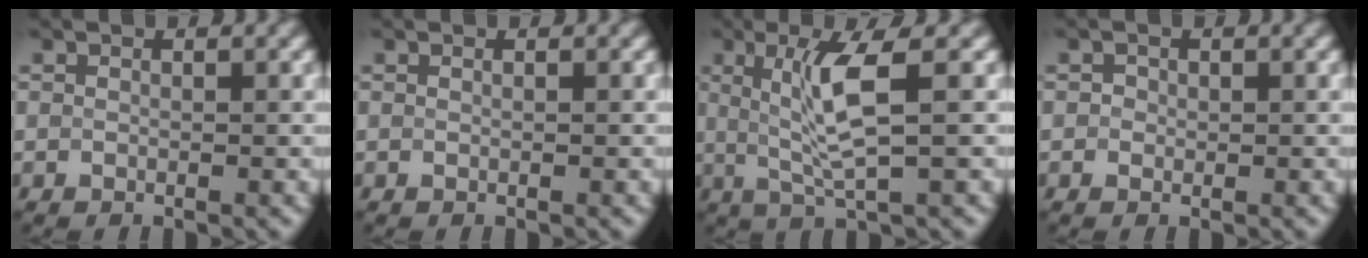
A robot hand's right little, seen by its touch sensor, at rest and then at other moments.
{"total": 0.0}
{"total": 4.8, "force": [0.9, 0.6, 4.6], "torque": [-0.098, 0.000, 0.024]}
{"total": 0.7, "force": [0.1, 0.7, 0.1], "torque": [-0.001, -0.001, -0.002]}